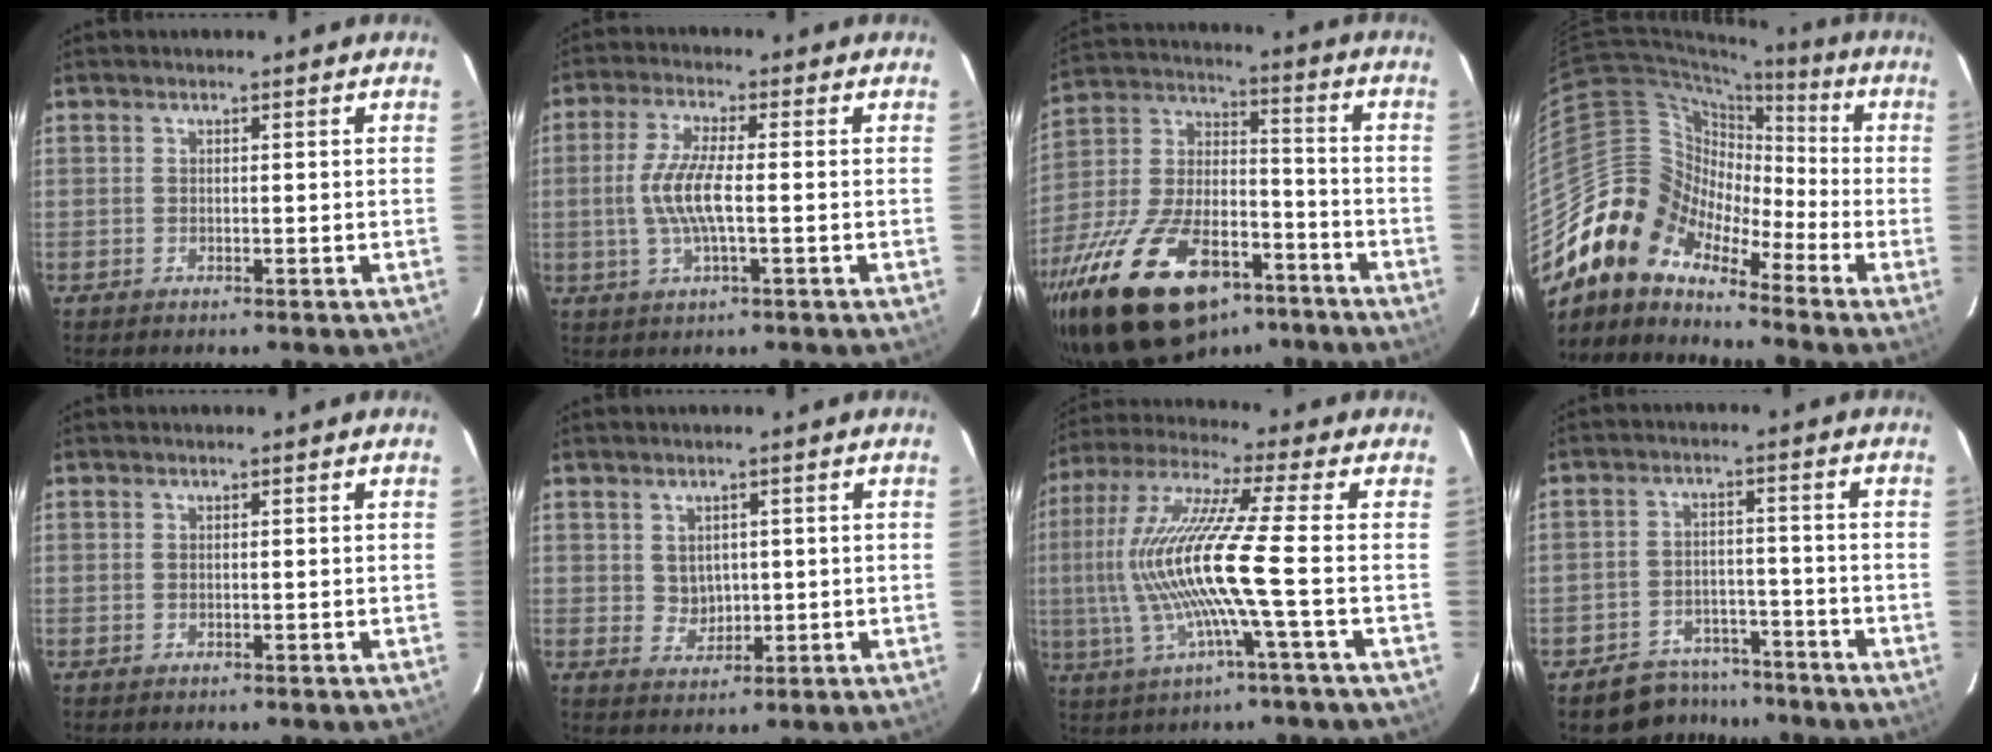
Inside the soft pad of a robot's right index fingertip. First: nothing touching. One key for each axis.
{"total": 7.6, "fx": -1.0, "fy": 1.2, "fz": 7.4, "tx": -0.150, "ty": -0.001, "tz": -0.019}
{"total": 27.2, "fx": -17.1, "fy": 13.1, "fz": 16.7, "tx": -0.331, "ty": -0.007, "tz": -0.273}
{"total": 12.4, "fx": -9.4, "fy": 7.3, "fz": 3.6, "tx": -0.072, "ty": 0.031, "tz": -0.205}
{"total": 0.0}
{"total": 3.4, "fx": 0.8, "fy": 3.1, "fz": 1.2, "tx": -0.019, "ty": 0.005, "tz": 0.023}
{"total": 14.9, "fx": -2.3, "fy": -1.2, "fz": 14.7, "tx": -0.281, "ty": -0.008, "tz": -0.038}
{"total": 8.6, "fx": -7.2, "fy": 4.6, "fz": 0.9, "tx": -0.033, "ty": 0.024, "tz": -0.097}